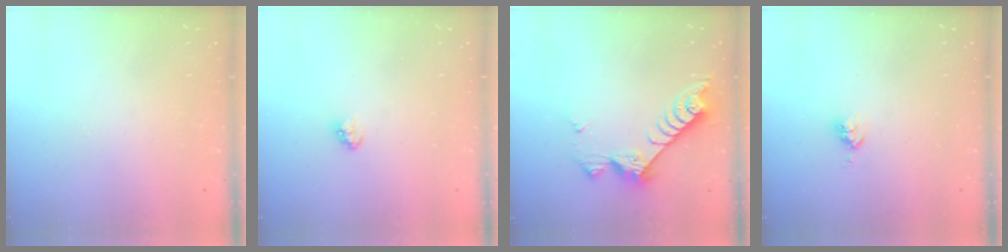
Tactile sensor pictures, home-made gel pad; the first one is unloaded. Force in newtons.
{"total": 2.9, "press": 2.9, "slide": 0.7}
{"total": 8.4, "press": 8.3, "slide": 0.4}
{"total": 3.9, "press": 3.9, "slide": 0.5}